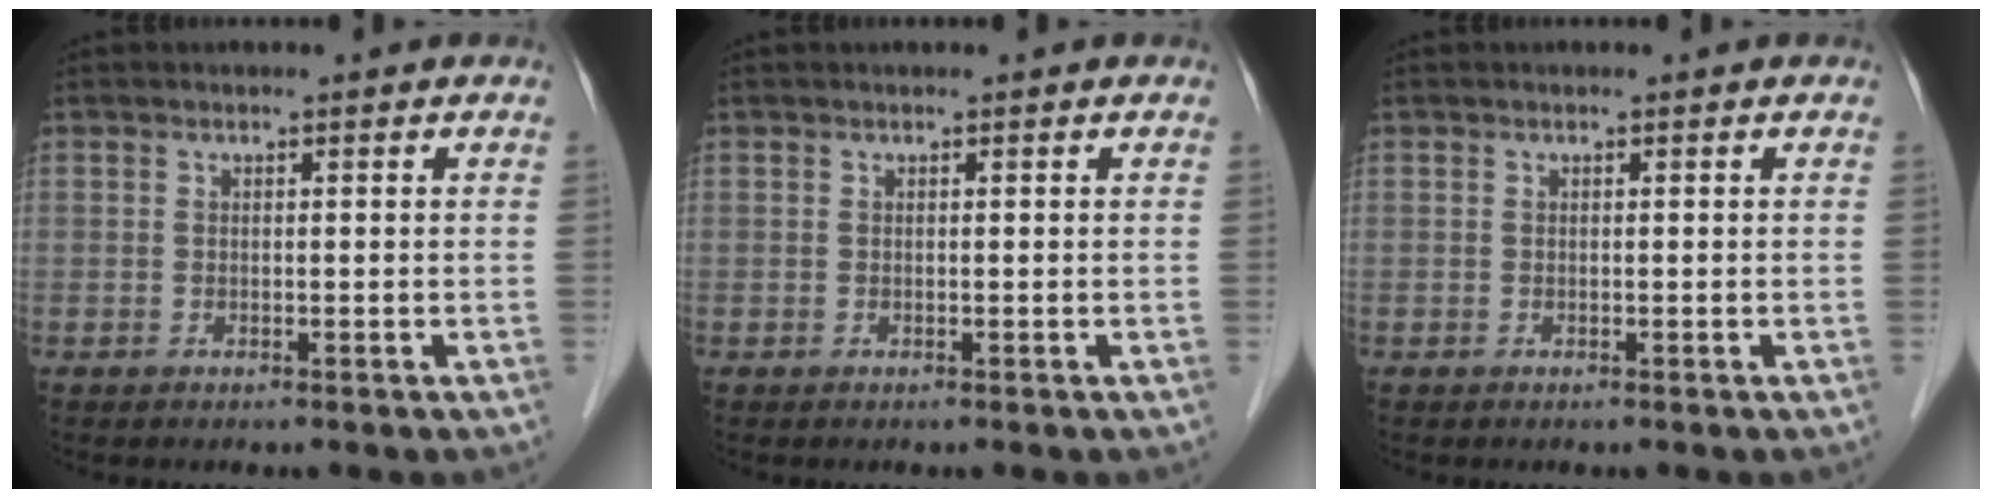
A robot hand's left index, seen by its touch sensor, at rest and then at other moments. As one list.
[{"total": 0.0}, {"total": 0.0}]